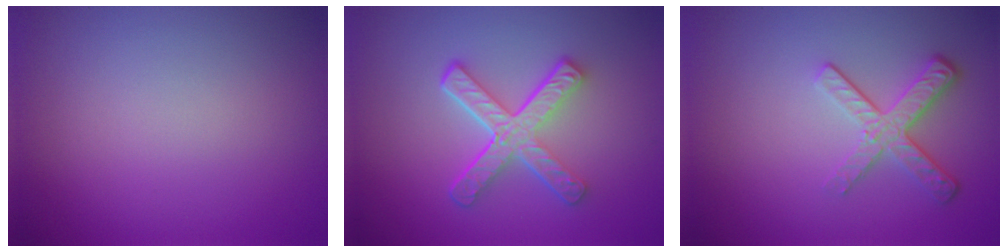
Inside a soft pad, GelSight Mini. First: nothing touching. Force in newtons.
{"total": 5.3, "press": 3.7, "slide": 3.8}
{"total": 3.7, "press": 2.7, "slide": 2.4}